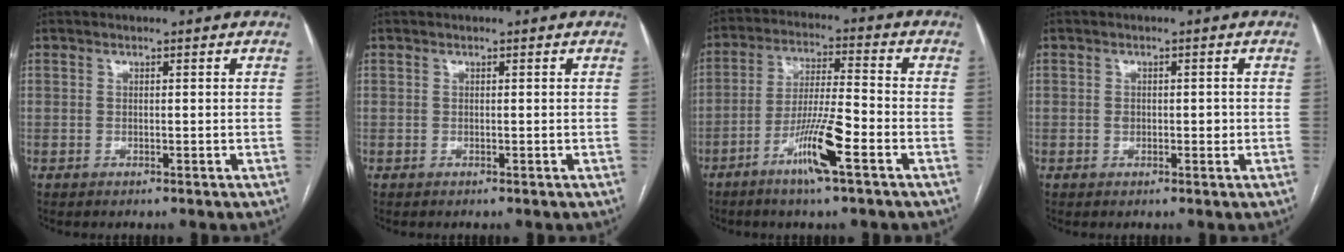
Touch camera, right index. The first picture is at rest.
{"total": 0.0}
{"total": 9.7, "force": [-4.8, 0.3, 8.4], "torque": [-0.161, -0.005, -0.089]}
{"total": 1.9, "force": [-0.1, 1.3, 1.3], "torque": [-0.020, 0.003, 0.001]}